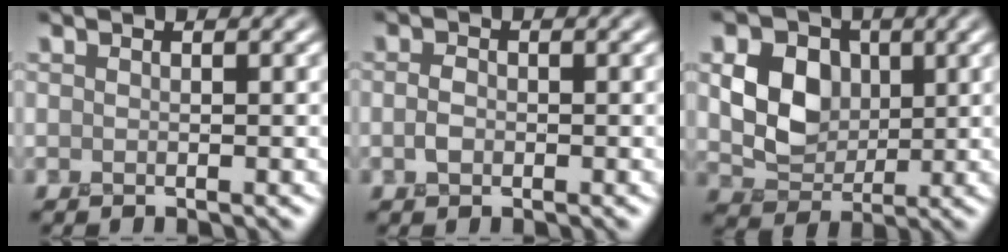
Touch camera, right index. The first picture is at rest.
{"total": 1.3, "force": [-0.6, 0.9, 0.8], "torque": [-0.019, -0.001, -0.017]}
{"total": 5.9, "force": [0.8, 4.6, 3.6], "torque": [-0.073, -0.004, 0.005]}